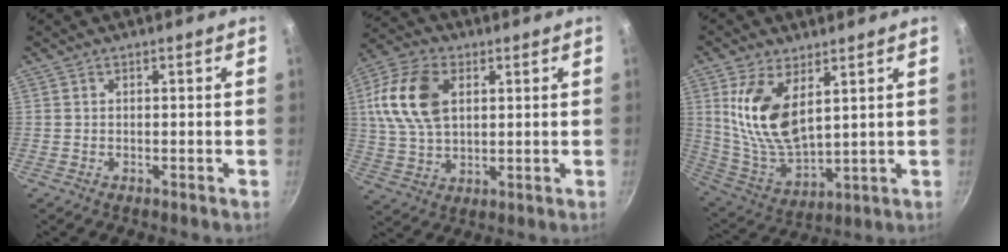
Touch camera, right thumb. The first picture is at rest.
{"total": 14.2, "force": [3.6, 9.0, 10.4], "torque": [-0.192, 0.004, 0.064]}
{"total": 14.1, "force": [4.9, 7.1, 11.2], "torque": [-0.211, -0.042, 0.107]}